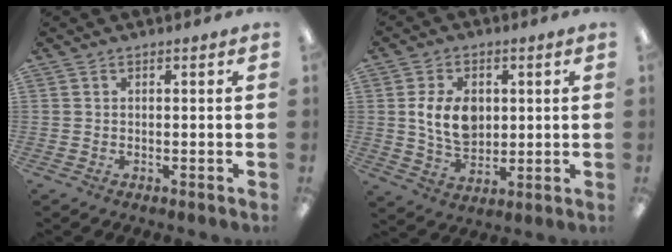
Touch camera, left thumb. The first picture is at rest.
{"total": 9.7, "force": [1.8, 7.0, 6.5], "torque": [-0.135, 0.006, 0.032]}